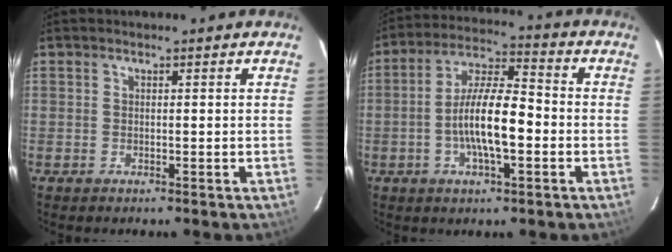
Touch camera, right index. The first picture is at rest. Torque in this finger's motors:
{"motor_torque": [1.58, -0.56, 0.84, 0.21]}